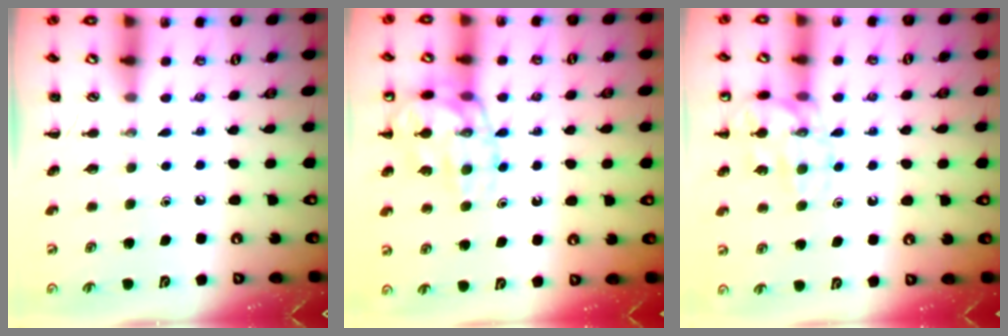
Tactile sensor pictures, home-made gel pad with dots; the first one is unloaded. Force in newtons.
{"total": 14.5, "press": 14.4, "slide": 1.7}
{"total": 13.9, "press": 13.9, "slide": 1.3}